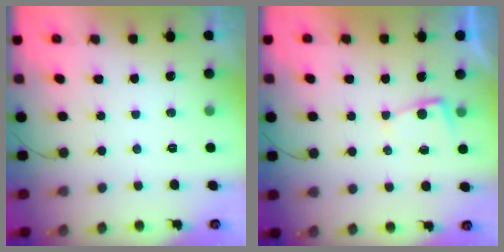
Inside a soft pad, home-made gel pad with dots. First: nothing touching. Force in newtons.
{"total": 2.0, "press": 2.0, "slide": 0.4}